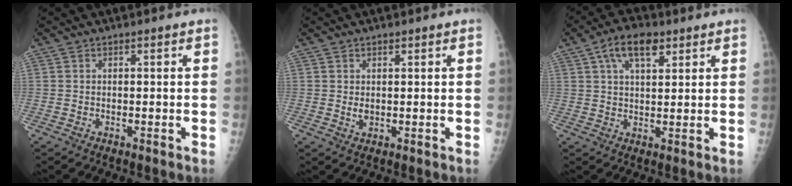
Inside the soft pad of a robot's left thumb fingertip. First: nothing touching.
{"total": 1.9, "force": [0.7, 1.1, 1.3], "torque": [-0.019, -0.007, 0.017]}
{"total": 7.9, "force": [4.0, 3.8, 5.7], "torque": [-0.086, -0.004, 0.067]}